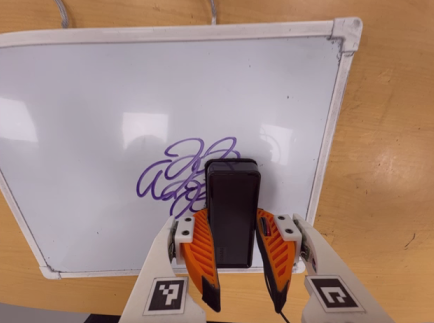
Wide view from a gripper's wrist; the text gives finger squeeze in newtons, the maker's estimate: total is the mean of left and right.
{"total": 12.0, "left": 11.9, "right": 12.0}